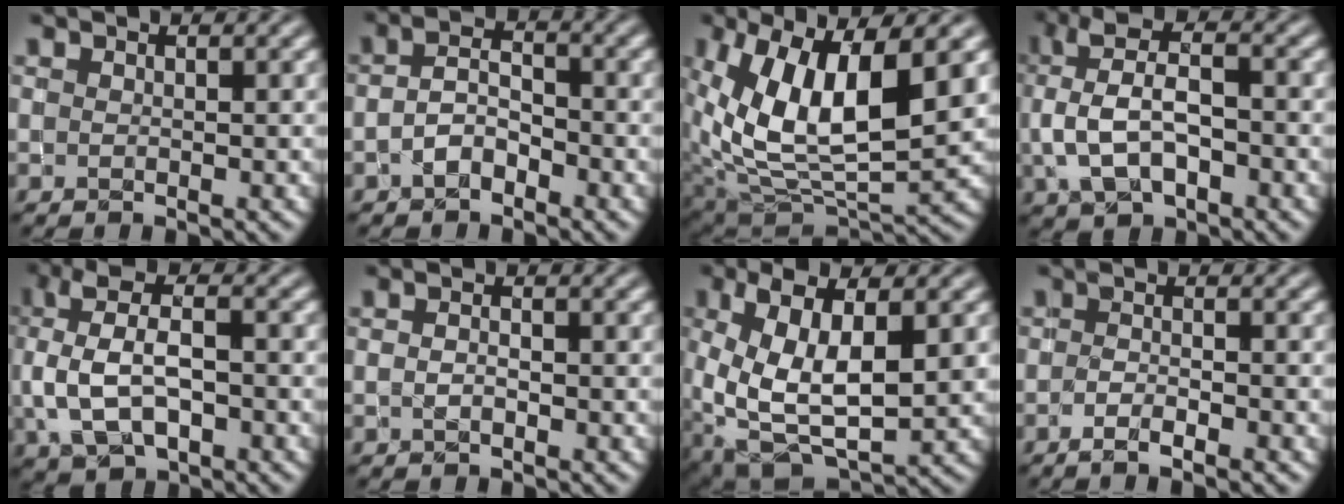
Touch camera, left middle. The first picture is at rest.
{"total": 2.2, "force": [-1.4, 1.1, 1.3], "torque": [-0.025, 0.013, -0.033]}
{"total": 11.6, "force": [2.8, 5.7, 9.7], "torque": [-0.188, -0.007, 0.052]}
{"total": 5.5, "force": [-0.3, 3.2, 4.4], "torque": [-0.087, 0.014, -0.008]}
{"total": 6.4, "force": [-0.1, 3.8, 5.1], "torque": [-0.104, 0.012, -0.005]}
{"total": 0.7, "force": [-0.3, 0.4, 0.5], "torque": [-0.011, 0.003, -0.007]}
{"total": 9.6, "force": [0.5, 4.9, 8.2], "torque": [-0.168, -0.002, 0.007]}
{"total": 2.4, "force": [-1.5, 0.5, 1.8], "torque": [-0.032, 0.000, -0.027]}